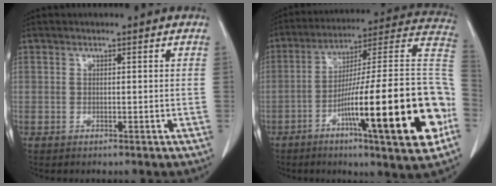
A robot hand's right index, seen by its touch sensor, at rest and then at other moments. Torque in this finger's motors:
{"motor_torque": [1.69, -0.44, 0.73, 0.17]}